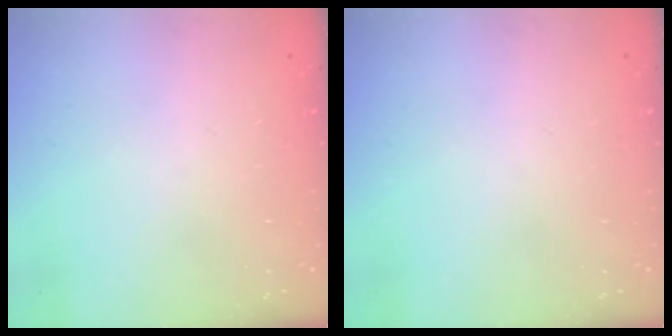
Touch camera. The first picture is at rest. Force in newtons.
{"total": 0.0}